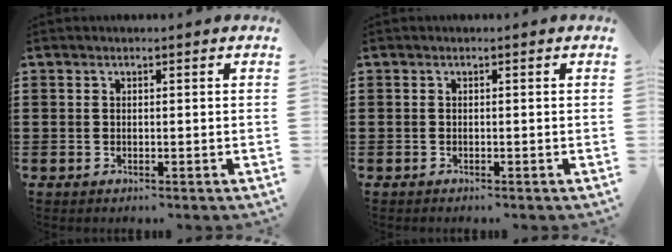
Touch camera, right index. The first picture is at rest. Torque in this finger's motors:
{"motor_torque": [0.15, -0.15, 0.01, 0.02]}